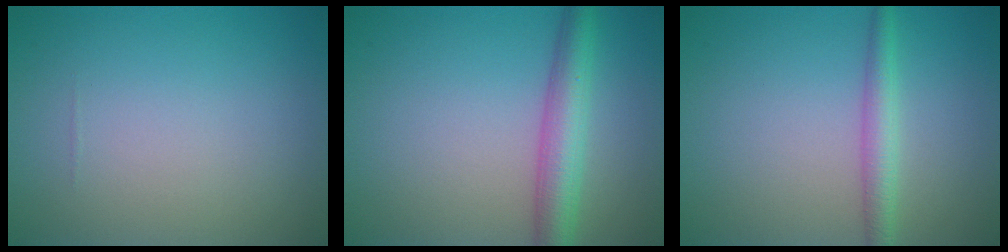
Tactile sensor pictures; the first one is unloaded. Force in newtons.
{"total": 4.5, "press": 4.5, "slide": 0.2}
{"total": 2.4, "press": 2.4, "slide": 0.0}